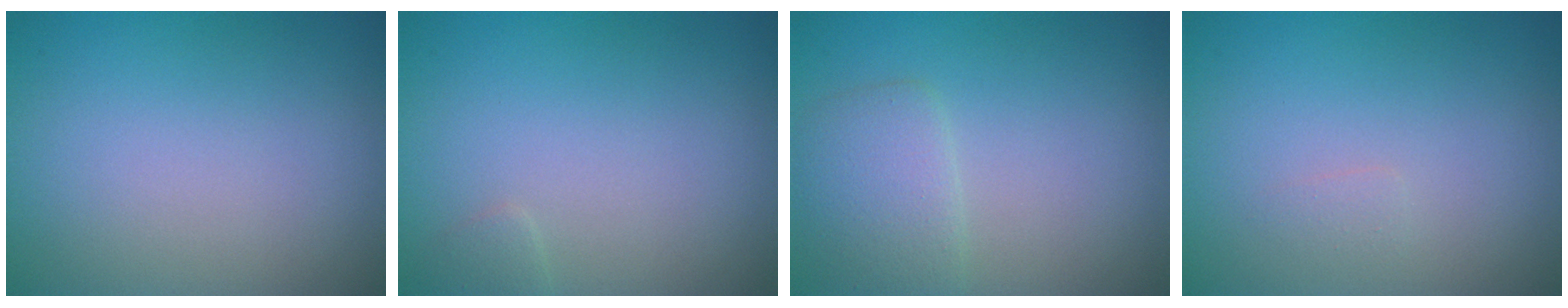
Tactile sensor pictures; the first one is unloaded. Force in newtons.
{"total": 0.7, "press": 0.7, "slide": 0.0}
{"total": 2.7, "press": 2.7, "slide": 0.1}
{"total": 0.6, "press": 0.6, "slide": 0.0}